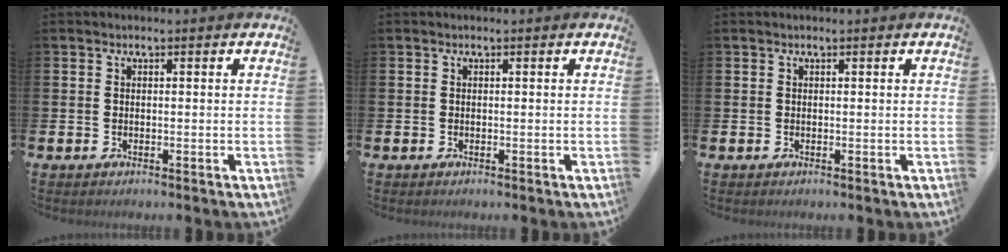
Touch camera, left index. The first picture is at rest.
{"total": 0.0}
{"total": 0.0}